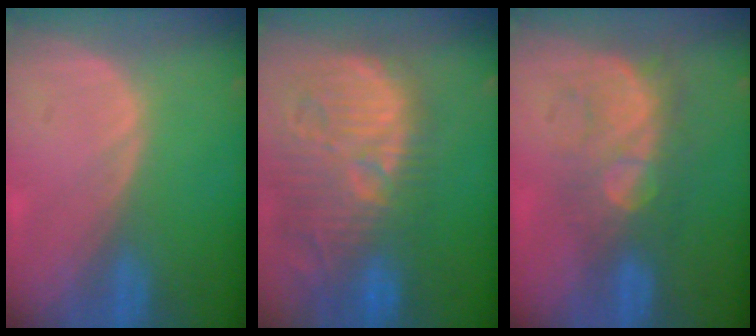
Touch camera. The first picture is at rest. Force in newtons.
{"total": 14.0, "press": 12.8, "slide": 5.8}
{"total": 8.9, "press": 7.6, "slide": 4.6}